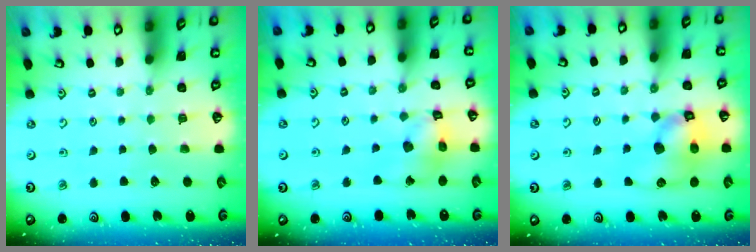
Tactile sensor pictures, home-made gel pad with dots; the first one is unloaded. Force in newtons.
{"total": 11.9, "press": 11.8, "slide": 1.3}
{"total": 12.4, "press": 12.2, "slide": 1.9}